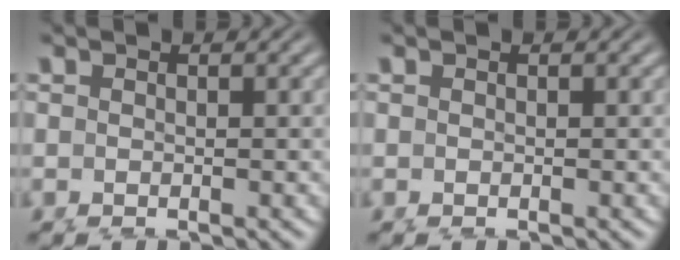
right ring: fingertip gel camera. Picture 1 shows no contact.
{"total": 0.0}